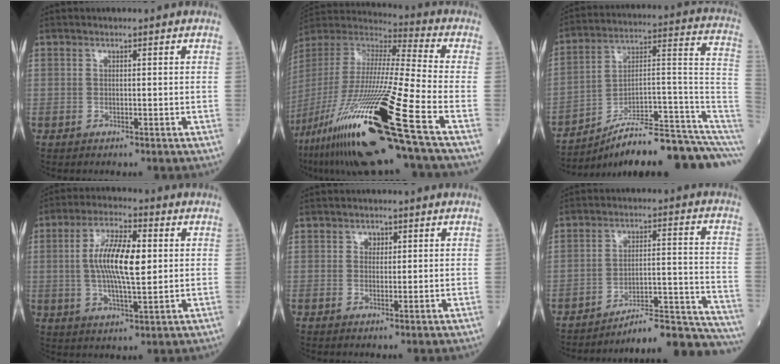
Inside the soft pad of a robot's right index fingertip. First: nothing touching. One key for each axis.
{"total": 31.3, "fx": -16.7, "fy": 1.0, "fz": 26.4, "tx": -0.545, "ty": -0.067, "tz": -0.317}
{"total": 20.4, "fx": -16.2, "fy": 1.7, "fz": 12.2, "tx": -0.105, "ty": 0.062, "tz": -0.240}
{"total": 10.9, "fx": 1.3, "fy": 2.7, "fz": 10.5, "tx": -0.200, "ty": 0.008, "tz": 0.022}
{"total": 1.4, "fx": 0.6, "fy": 1.1, "fz": 0.6, "tx": -0.004, "ty": -0.001, "tz": 0.007}
{"total": 17.3, "fx": -17.1, "fy": -0.3, "fz": 3.0, "tx": -0.007, "ty": 0.038, "tz": -0.235}